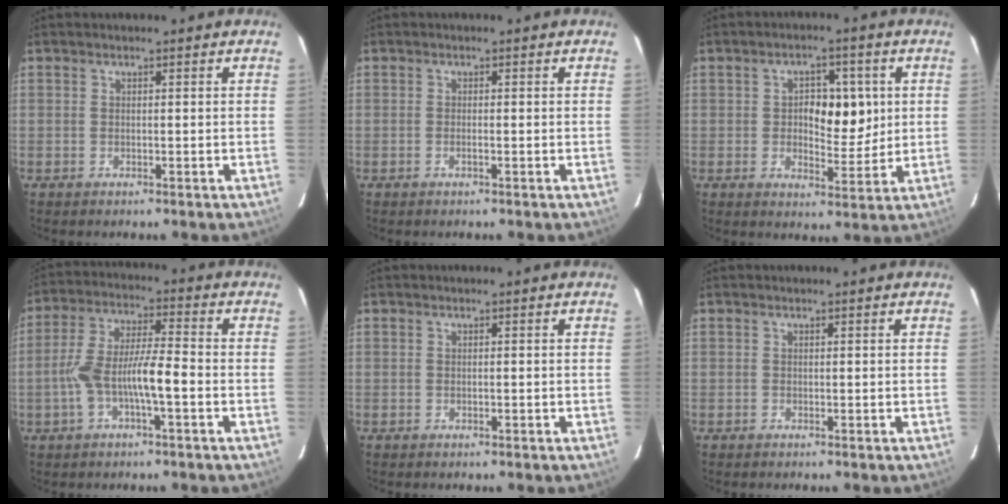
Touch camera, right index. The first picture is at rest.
{"total": 0.5, "force": [-0.2, 0.0, 0.5], "torque": [-0.012, 0.001, -0.001]}
{"total": 7.4, "force": [1.2, 3.9, 6.2], "torque": [-0.085, 0.010, 0.023]}
{"total": 9.2, "force": [-2.5, 1.8, 8.7], "torque": [-0.177, 0.024, -0.045]}
{"total": 0.0}
{"total": 0.0}